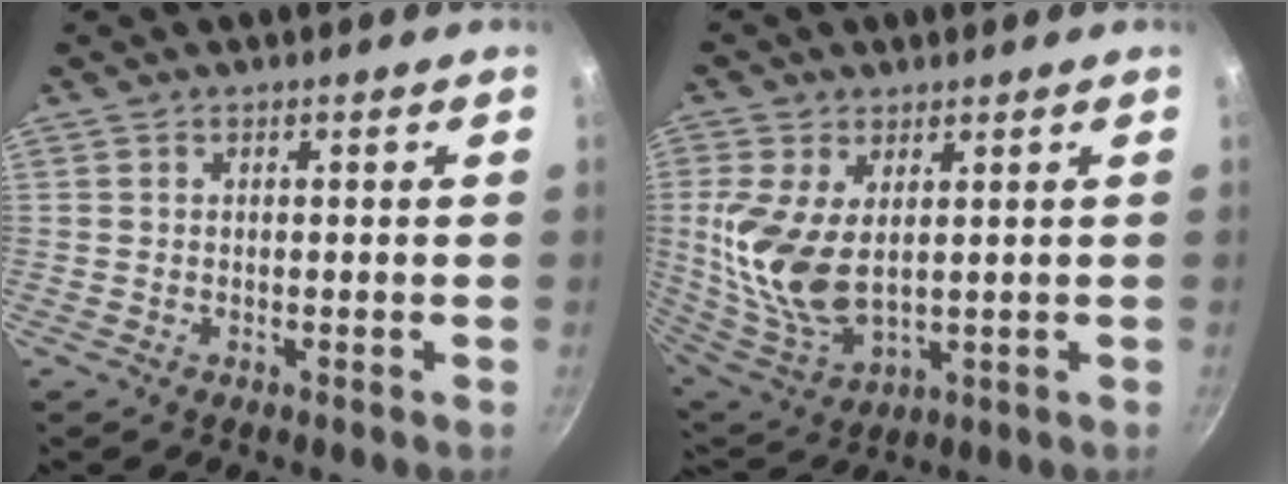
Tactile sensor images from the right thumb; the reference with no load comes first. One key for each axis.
{"total": 13.5, "fx": 2.4, "fy": 7.6, "fz": 11.0, "tx": -0.225, "ty": -0.023, "tz": 0.060}